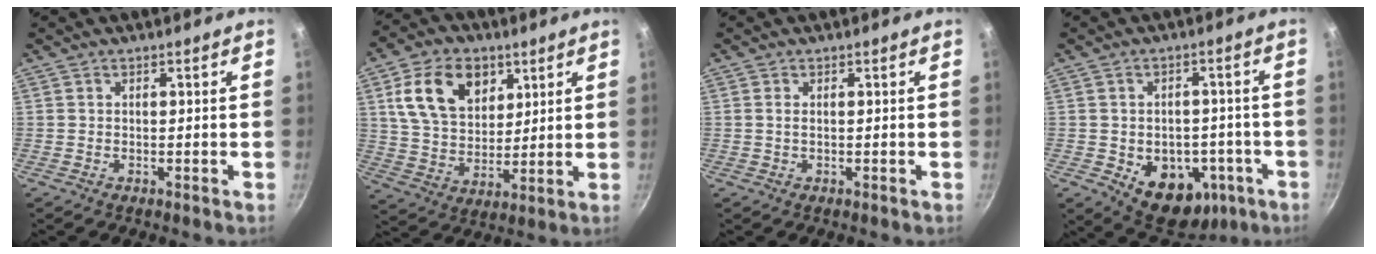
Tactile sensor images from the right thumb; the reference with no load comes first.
{"total": 15.4, "force": [6.2, 10.7, 9.2], "torque": [-0.131, -0.015, 0.111]}
{"total": 0.9, "force": [0.1, 0.4, 0.8], "torque": [-0.017, 0.000, 0.001]}
{"total": 14.1, "force": [-4.5, 10.2, 8.6], "torque": [-0.077, 0.017, -0.042]}